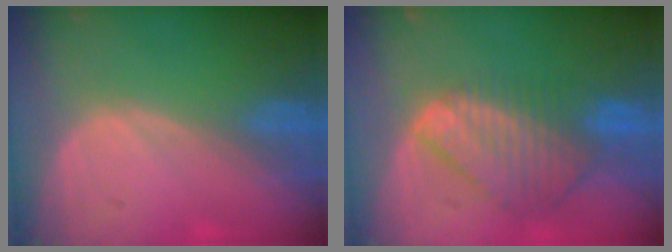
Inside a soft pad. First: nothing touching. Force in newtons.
{"total": 9.0, "press": 7.8, "slide": 4.6}